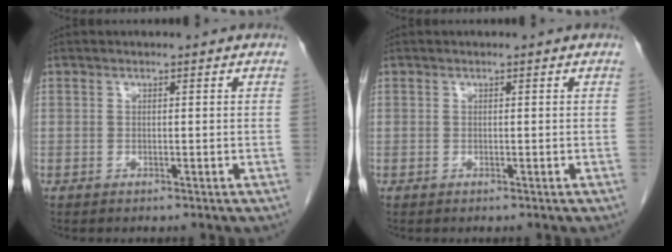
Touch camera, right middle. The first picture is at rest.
{"total": 0.0}